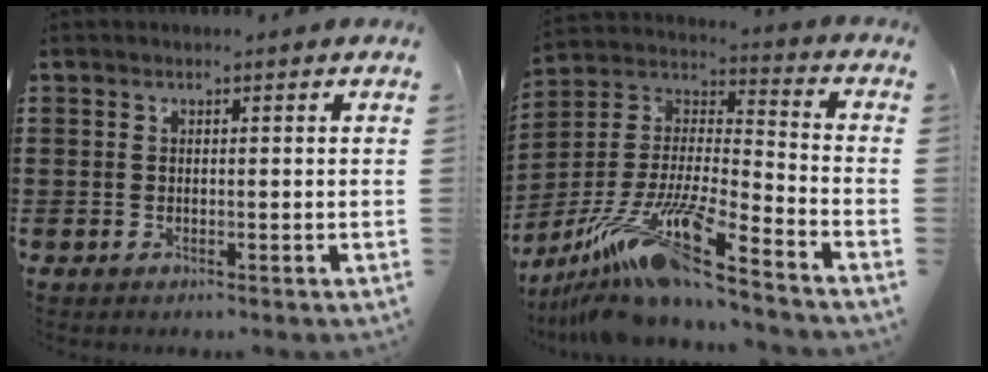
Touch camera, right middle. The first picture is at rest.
{"total": 16.0, "force": [-12.2, 0.8, 10.3], "torque": [-0.214, 0.000, -0.232]}